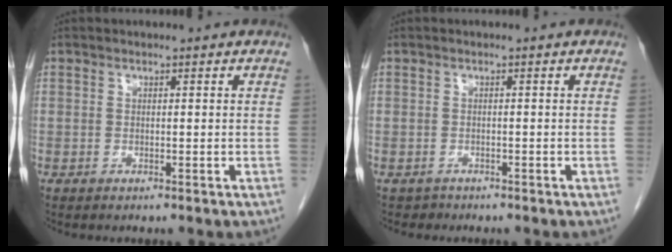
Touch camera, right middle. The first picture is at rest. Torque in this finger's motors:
{"motor_torque": [-0.06, -0.16, 0.01, -0.01]}